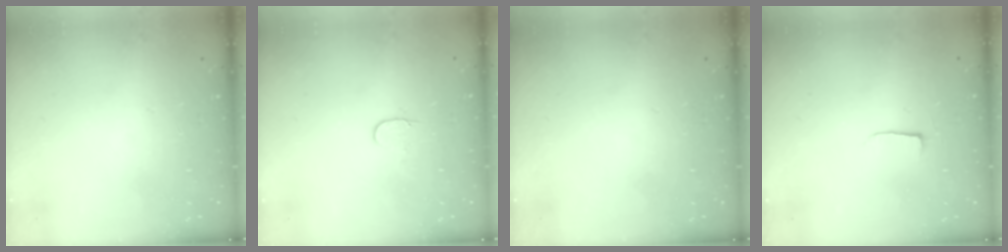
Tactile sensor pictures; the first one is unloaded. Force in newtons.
{"total": 3.6, "press": 3.6, "slide": 0.4}
{"total": 0.0}
{"total": 3.8, "press": 3.8, "slide": 0.5}